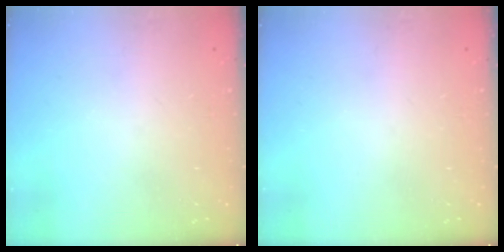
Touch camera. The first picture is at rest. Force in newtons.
{"total": 0.0}